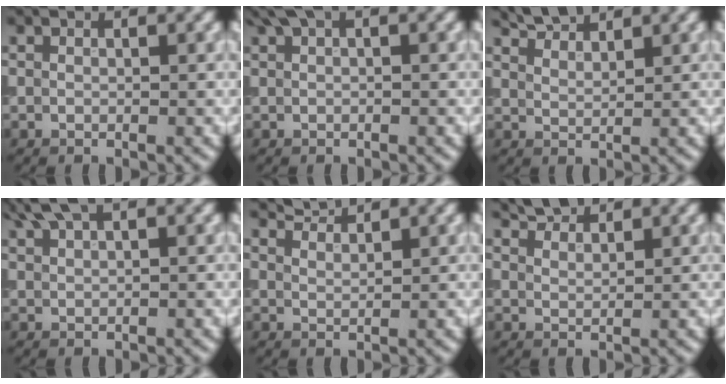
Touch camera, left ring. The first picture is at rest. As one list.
[{"total": 1.8, "force": [1.2, 0.6, 1.3], "torque": [-0.021, 0.005, 0.022]}, {"total": 3.0, "force": [2.8, 0.4, 0.8], "torque": [-0.014, 0.005, 0.052]}, {"total": 2.8, "force": [2.2, 0.6, 1.6], "torque": [-0.028, 0.008, 0.045]}, {"total": 2.4, "force": [2.4, 0.2, 0.5], "torque": [-0.011, 0.004, 0.041]}, {"total": 2.5, "force": [2.4, 0.5, 0.6], "torque": [-0.013, 0.005, 0.043]}]